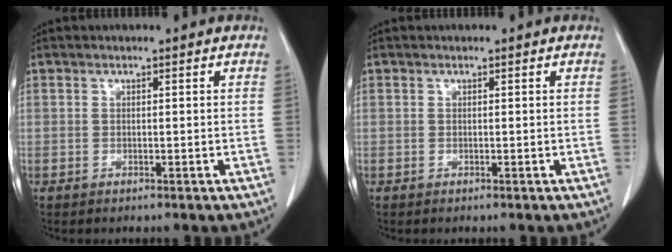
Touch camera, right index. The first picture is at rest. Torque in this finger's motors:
{"motor_torque": [0.00, 0.00, 0.00, 0.00]}